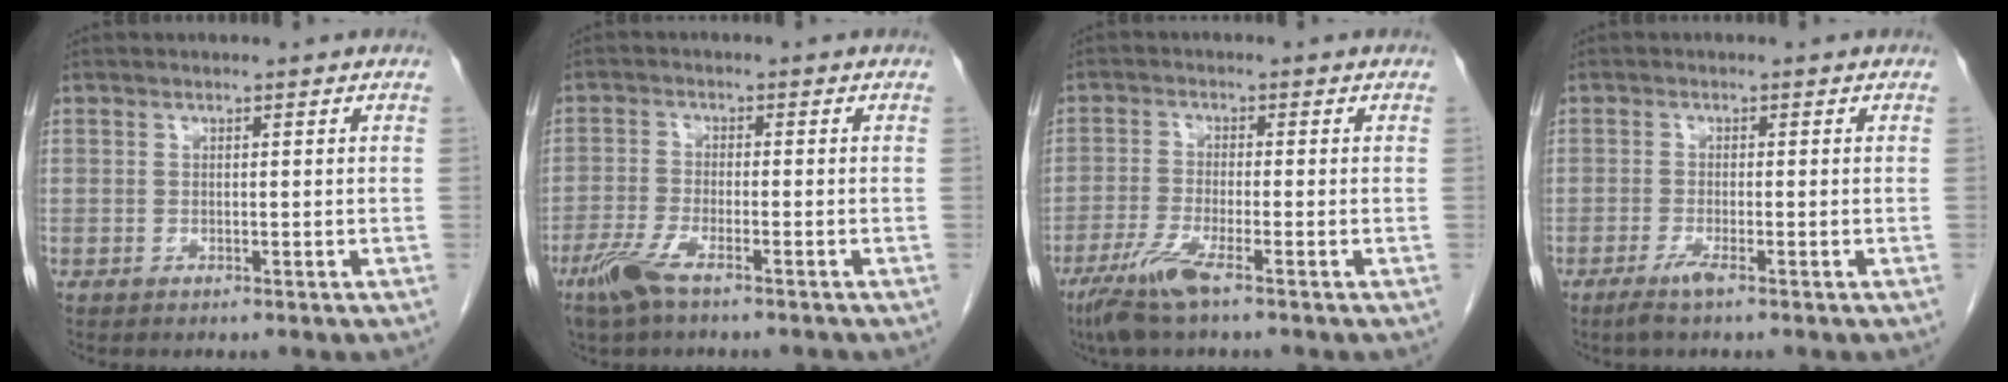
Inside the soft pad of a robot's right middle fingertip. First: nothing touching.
{"total": 5.8, "force": [-4.2, 1.0, 3.8], "torque": [-0.088, -0.012, -0.079]}
{"total": 5.4, "force": [-3.5, -0.1, 4.1], "torque": [-0.088, -0.015, -0.073]}
{"total": 2.3, "force": [-1.5, -0.2, 1.7], "torque": [-0.041, -0.007, -0.033]}